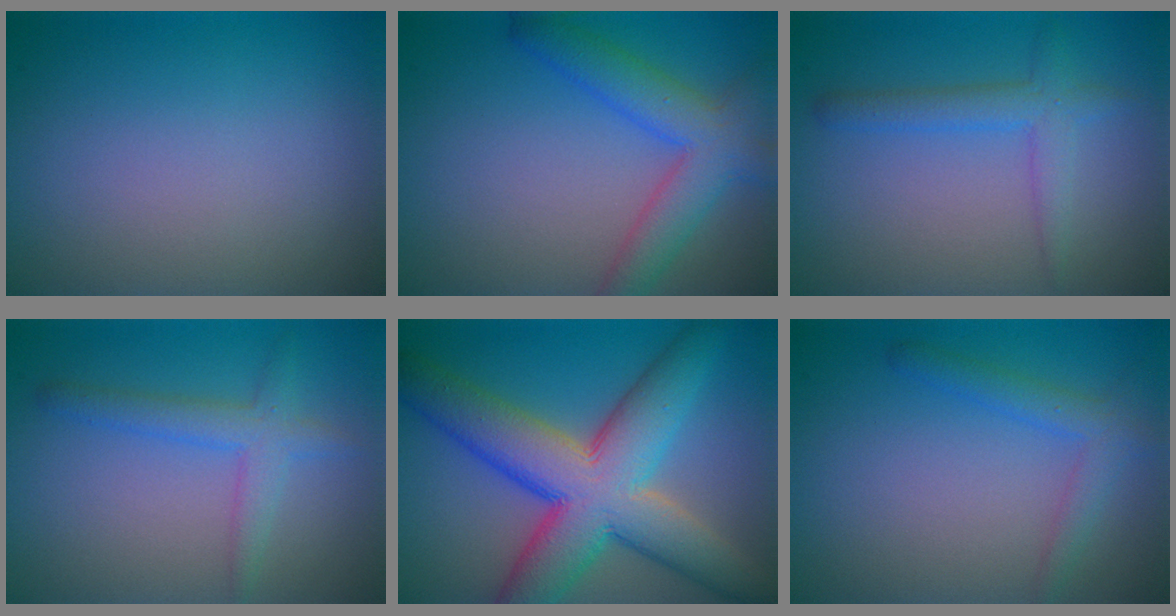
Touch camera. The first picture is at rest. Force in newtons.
{"total": 5.2, "press": 5.2, "slide": 0.2}
{"total": 2.7, "press": 2.7, "slide": 0.2}
{"total": 2.9, "press": 2.9, "slide": 0.1}
{"total": 11.4, "press": 11.4, "slide": 0.7}
{"total": 2.4, "press": 2.4, "slide": 0.1}